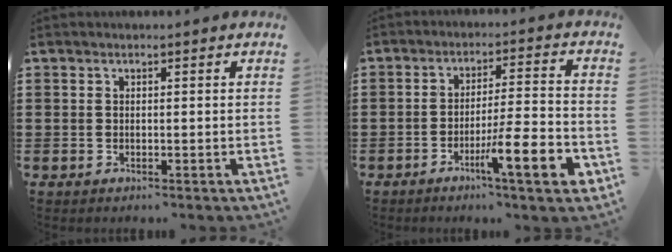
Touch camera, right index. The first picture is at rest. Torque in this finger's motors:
{"motor_torque": [2.01, -0.12, 0.65, 0.06]}